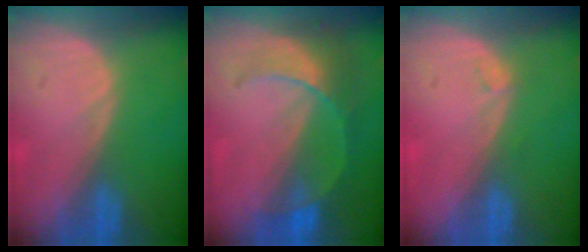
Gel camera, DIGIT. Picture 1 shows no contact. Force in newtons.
{"total": 7.9, "press": 6.9, "slide": 3.9}
{"total": 0.6, "press": 0.6, "slide": 0.2}